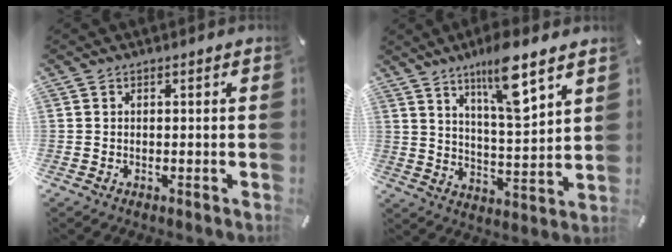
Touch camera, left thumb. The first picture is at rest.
{"total": 12.5, "force": [8.7, 2.6, 8.7], "torque": [-0.141, -0.052, 0.143]}